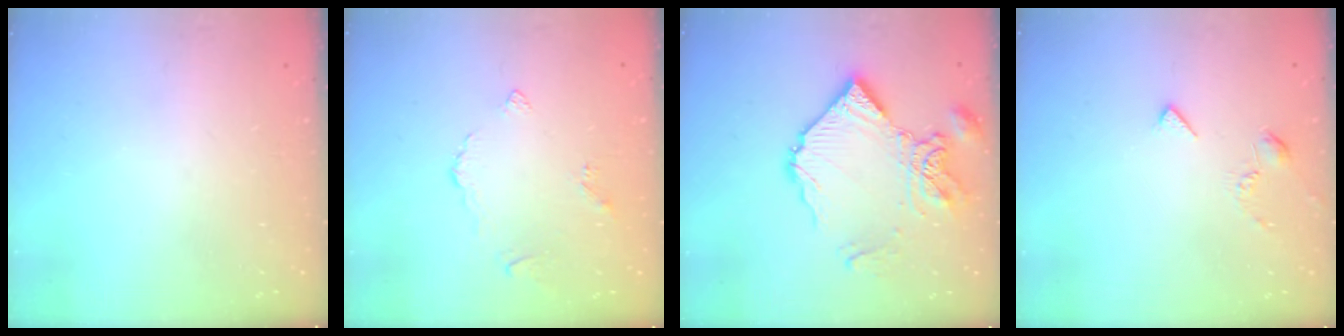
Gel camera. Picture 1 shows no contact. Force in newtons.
{"total": 3.4, "press": 3.4, "slide": 0.6}
{"total": 13.9, "press": 13.8, "slide": 1.6}
{"total": 3.0, "press": 2.9, "slide": 0.7}